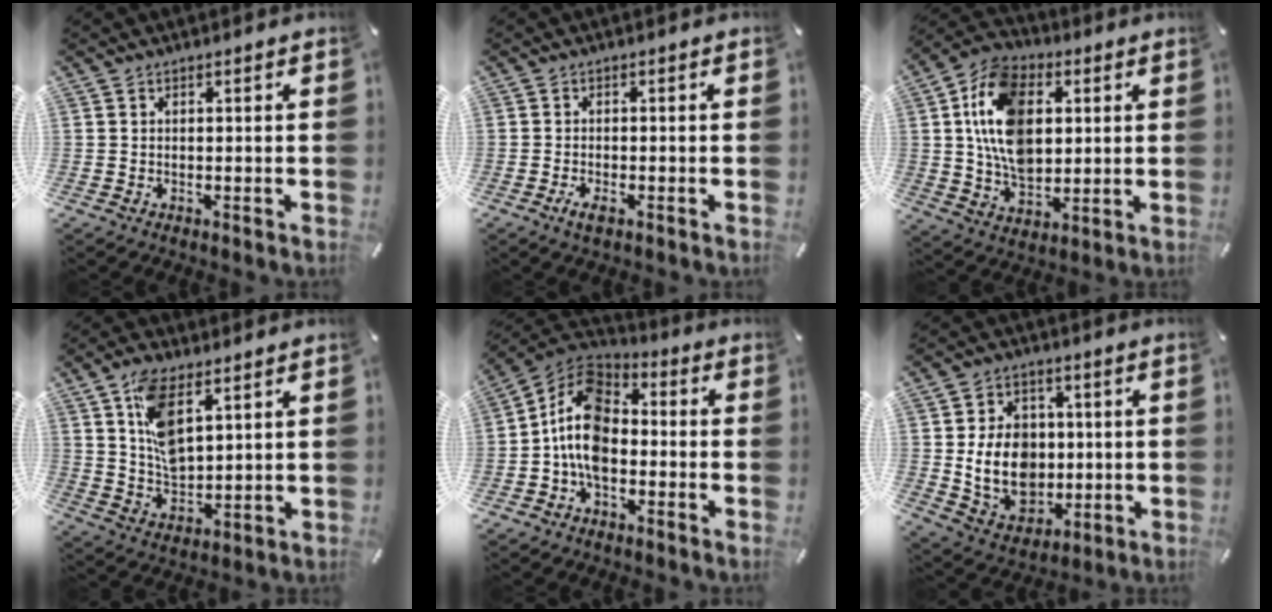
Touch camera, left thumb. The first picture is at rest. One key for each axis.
{"total": 2.1, "fx": -1.2, "fy": 0.8, "fz": 1.6, "tx": -0.034, "ty": 0.000, "tz": -0.022}
{"total": 16.7, "fx": 2.9, "fy": 11.7, "fz": 11.6, "tx": -0.230, "ty": 0.013, "tz": 0.055}
{"total": 10.6, "fx": 5.1, "fy": 5.5, "fz": 7.5, "tx": -0.149, "ty": -0.012, "tz": 0.093}
{"total": 11.6, "fx": -3.2, "fy": 7.5, "fz": 8.3, "tx": -0.187, "ty": 0.008, "tz": -0.067}
{"total": 13.5, "fx": 0.1, "fy": 11.2, "fz": 7.6, "tx": -0.151, "ty": 0.008, "tz": 0.010}